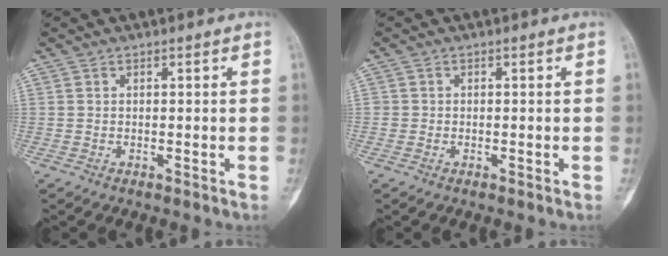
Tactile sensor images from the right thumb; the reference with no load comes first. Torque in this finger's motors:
{"motor_torque": [0.24, 0.04, 0.20, 0.01, 0.02]}